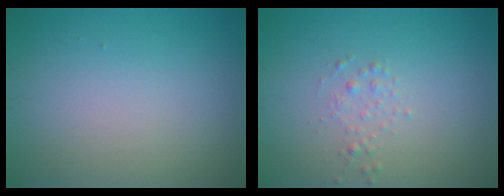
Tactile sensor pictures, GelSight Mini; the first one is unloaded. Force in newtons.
{"total": 0.9, "press": 0.9, "slide": 0.0}